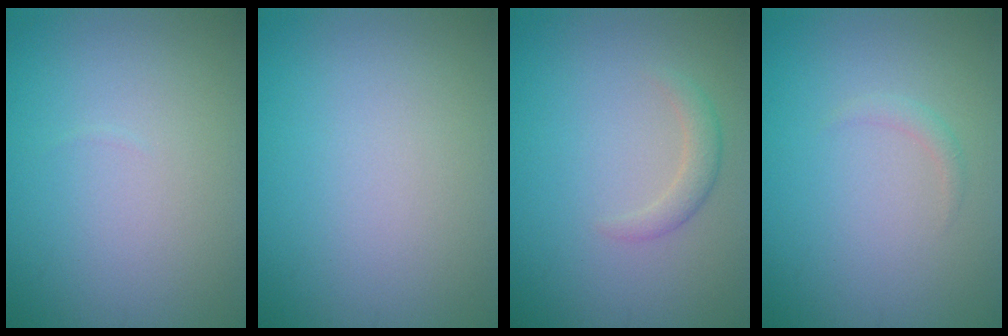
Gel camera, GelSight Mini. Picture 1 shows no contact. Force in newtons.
{"total": 0.0}
{"total": 1.6, "press": 1.6, "slide": 0.1}
{"total": 0.9, "press": 0.9, "slide": 0.1}